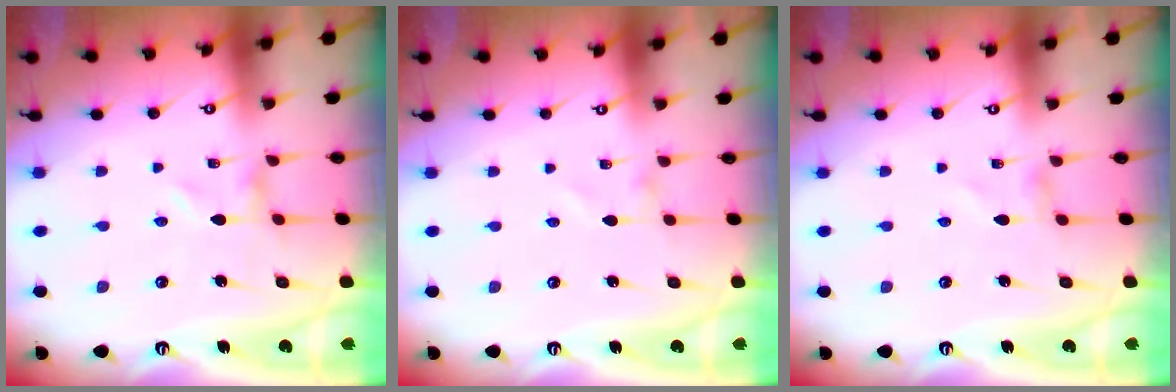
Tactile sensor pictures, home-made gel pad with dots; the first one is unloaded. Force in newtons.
{"total": 1.3, "press": 1.3, "slide": 0.0}
{"total": 0.0}